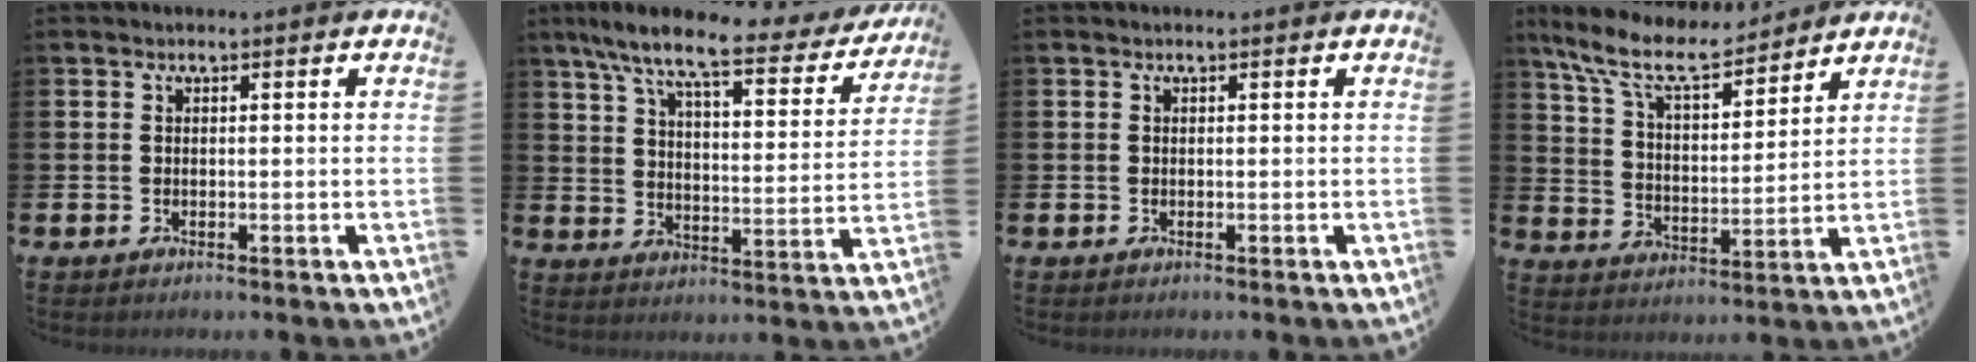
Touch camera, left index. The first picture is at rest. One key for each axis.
{"total": 9.7, "fx": 7.6, "fy": 2.0, "fz": 5.8, "tx": -0.127, "ty": -0.042, "tz": 0.120}
{"total": 0.0}
{"total": 10.0, "fx": 8.7, "fy": 2.6, "fz": 4.1, "tx": -0.117, "ty": -0.046, "tz": 0.156}